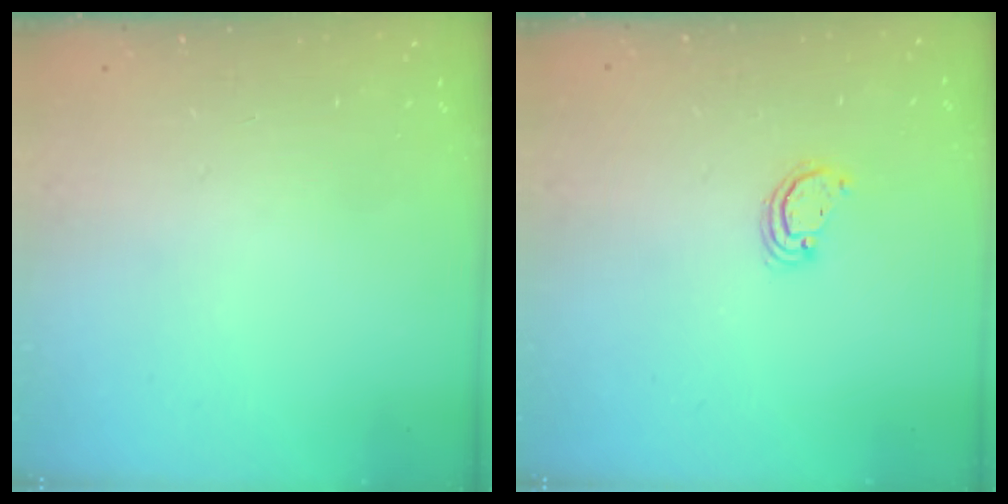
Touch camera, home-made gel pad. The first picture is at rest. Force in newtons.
{"total": 2.5, "press": 2.5, "slide": 0.2}